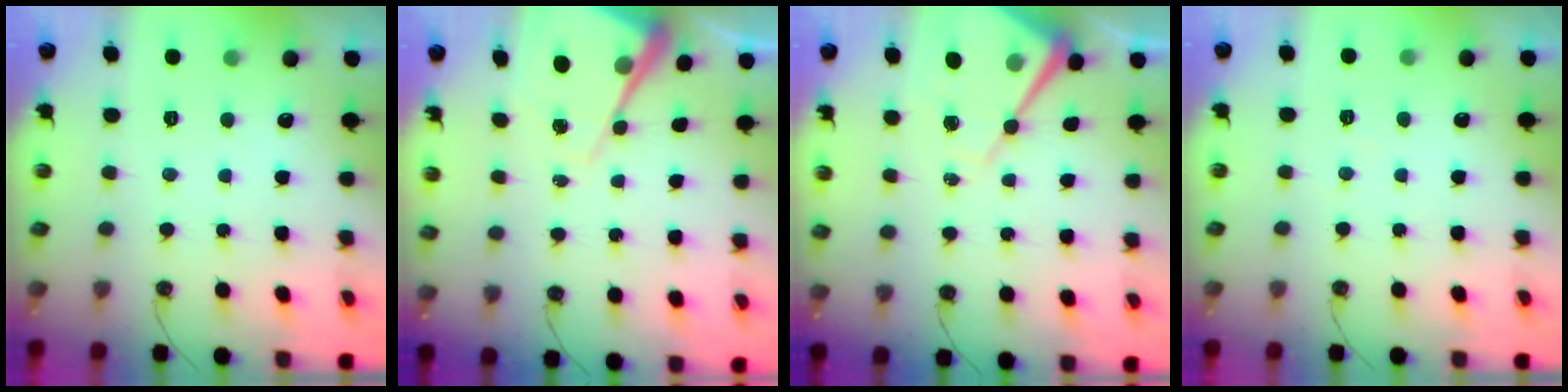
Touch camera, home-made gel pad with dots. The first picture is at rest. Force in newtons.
{"total": 9.9, "press": 9.9, "slide": 0.9}
{"total": 11.4, "press": 11.3, "slide": 1.1}
{"total": 2.9, "press": 2.9, "slide": 0.5}